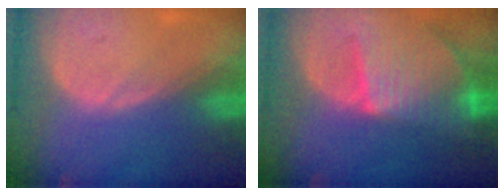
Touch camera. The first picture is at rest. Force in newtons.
{"total": 9.5, "press": 8.3, "slide": 4.6}